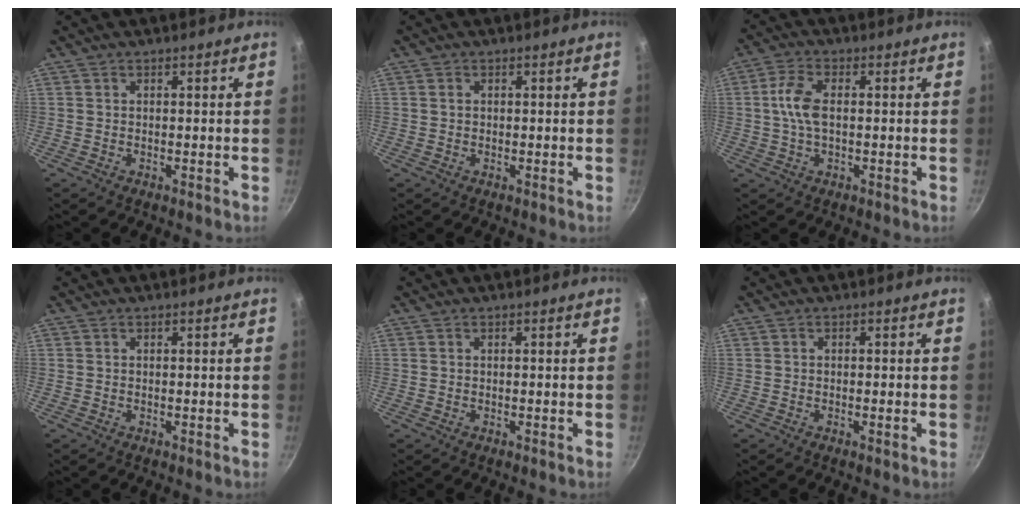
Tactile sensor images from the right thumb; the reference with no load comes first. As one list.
[{"total": 1.0, "force": [0.2, 0.9, 0.5], "torque": [-0.008, 0.004, 0.004]}, {"total": 6.3, "force": [0.4, 3.4, 5.3], "torque": [-0.110, 0.012, 0.001]}, {"total": 0.0}, {"total": 0.0}, {"total": 0.9, "force": [-0.3, 0.1, 0.8], "torque": [-0.019, 0.001, -0.006]}]